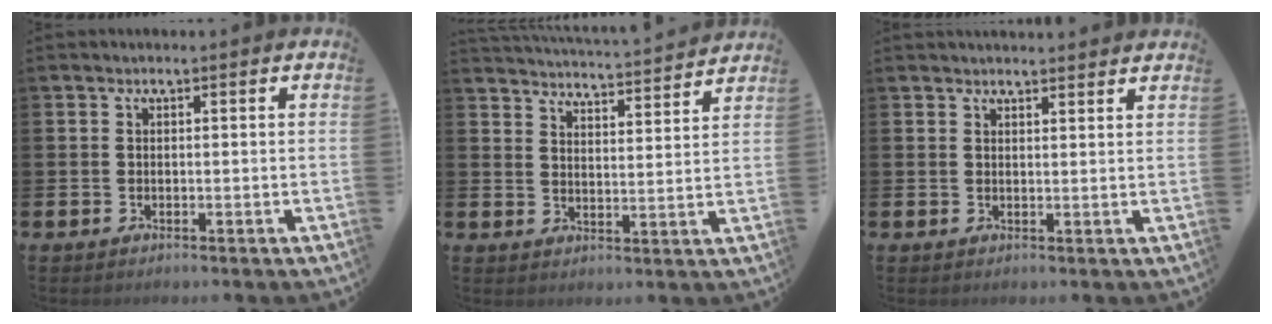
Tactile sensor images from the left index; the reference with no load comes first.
{"total": 4.6, "force": [4.6, -0.4, 0.2], "torque": [-0.019, -0.045, 0.077]}
{"total": 2.1, "force": [2.1, 0.1, -0.1], "torque": [0.005, -0.012, 0.036]}